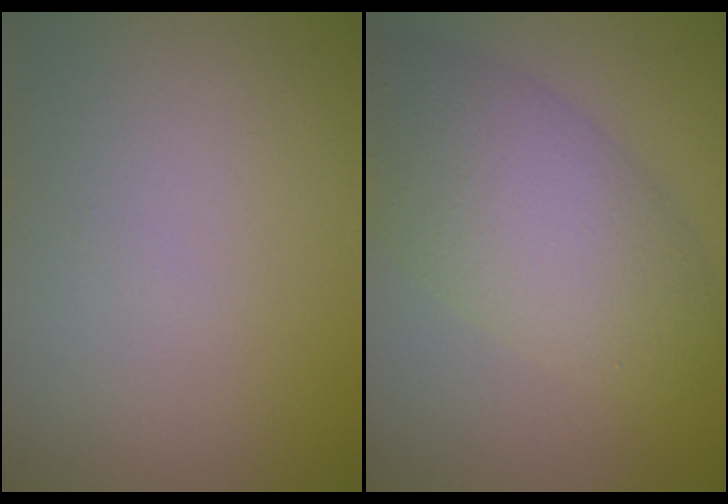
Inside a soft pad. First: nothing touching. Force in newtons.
{"total": 7.3, "press": 7.3, "slide": 0.1}